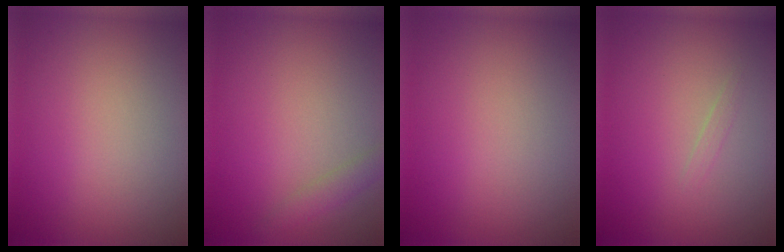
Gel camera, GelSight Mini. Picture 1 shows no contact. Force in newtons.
{"total": 1.4, "press": 1.4, "slide": 0.0}
{"total": 0.0}
{"total": 0.5, "press": 0.5, "slide": 0.1}